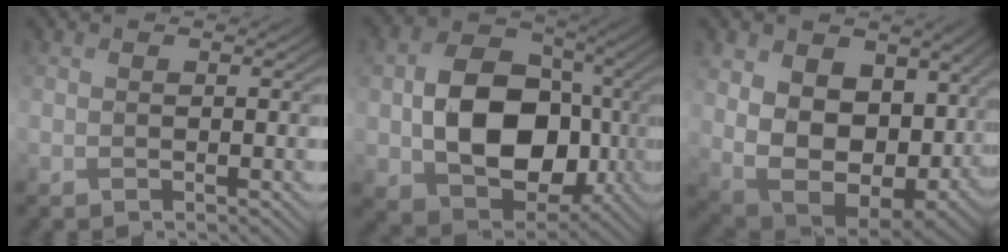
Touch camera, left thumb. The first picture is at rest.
{"total": 13.3, "force": [-1.4, 10.0, 8.6], "torque": [-0.145, -0.010, -0.022]}
{"total": 15.2, "force": [1.3, 10.3, 11.1], "torque": [-0.226, -0.038, 0.044]}